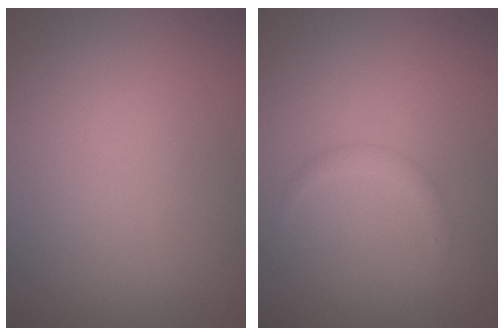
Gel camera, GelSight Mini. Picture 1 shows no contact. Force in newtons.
{"total": 1.0, "press": 1.0, "slide": 0.0}